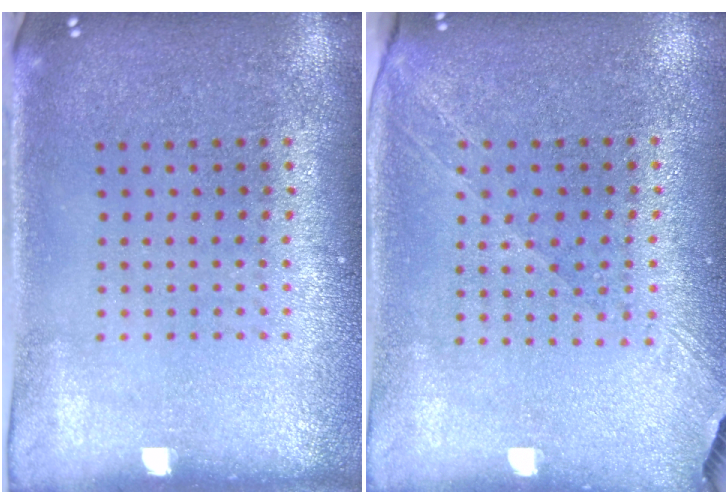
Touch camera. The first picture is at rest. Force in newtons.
{"total": 1.4, "press": 1.2, "slide": 0.8}